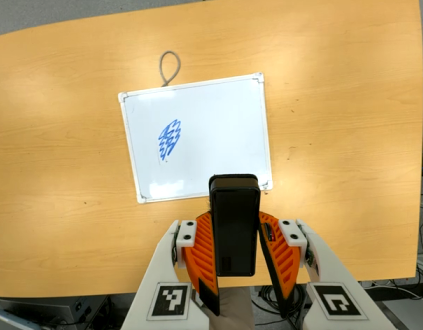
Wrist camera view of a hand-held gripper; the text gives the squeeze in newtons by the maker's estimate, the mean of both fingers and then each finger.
{"total": 6.1, "left": 5.3, "right": 6.9}